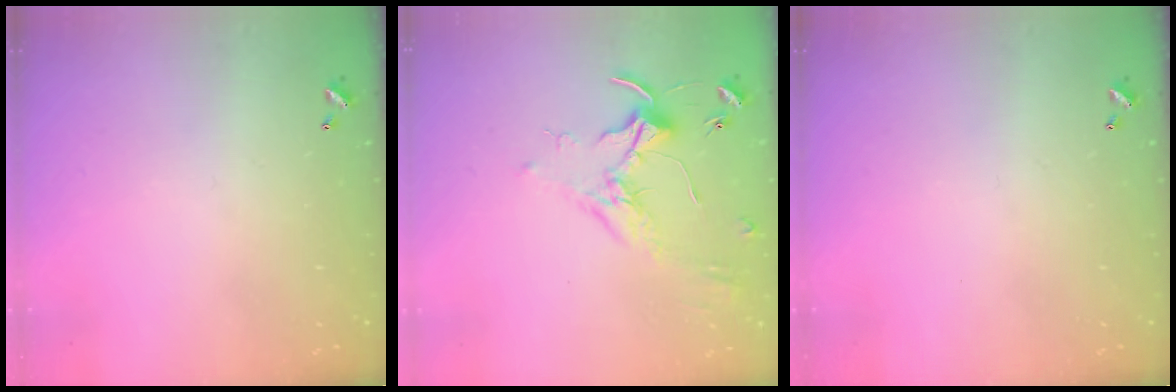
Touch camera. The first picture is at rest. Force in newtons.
{"total": 1.7, "press": 1.6, "slide": 0.4}
{"total": 0.0}